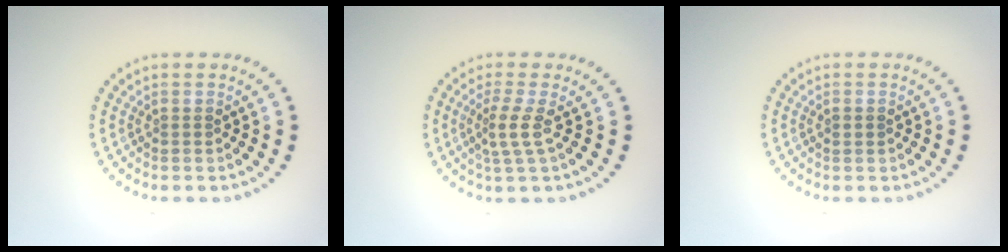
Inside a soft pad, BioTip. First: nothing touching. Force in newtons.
{"total": 2.3, "press": 1.5, "slide": 1.7}
{"total": 0.8, "press": 0.8, "slide": 0.1}